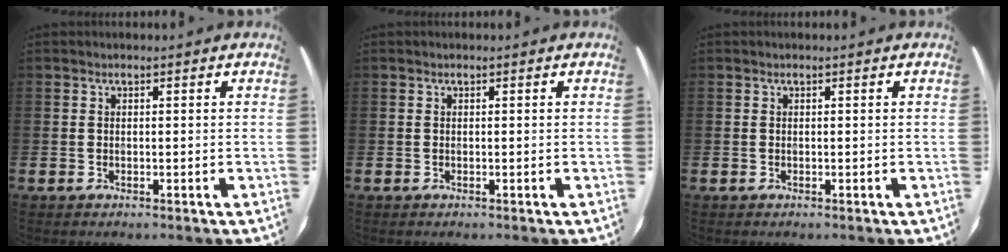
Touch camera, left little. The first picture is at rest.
{"total": 0.0}
{"total": 0.0}